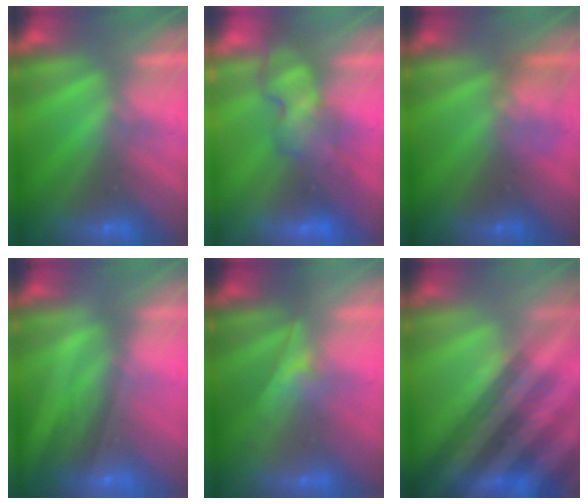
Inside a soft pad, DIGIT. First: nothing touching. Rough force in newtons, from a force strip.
{"total": 4.0}
{"total": 2.3}
{"total": 2.1}
{"total": 1.9}
{"total": 3.5}